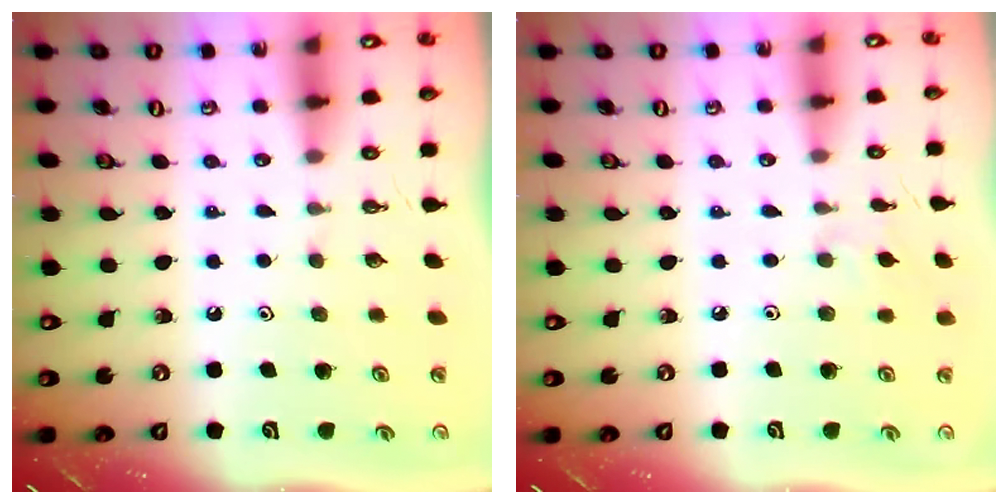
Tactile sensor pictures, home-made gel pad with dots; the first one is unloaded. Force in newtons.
{"total": 2.9, "press": 2.9, "slide": 0.6}